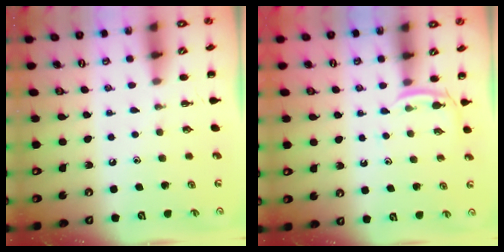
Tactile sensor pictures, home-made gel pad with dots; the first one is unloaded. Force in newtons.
{"total": 3.8, "press": 3.6, "slide": 1.2}